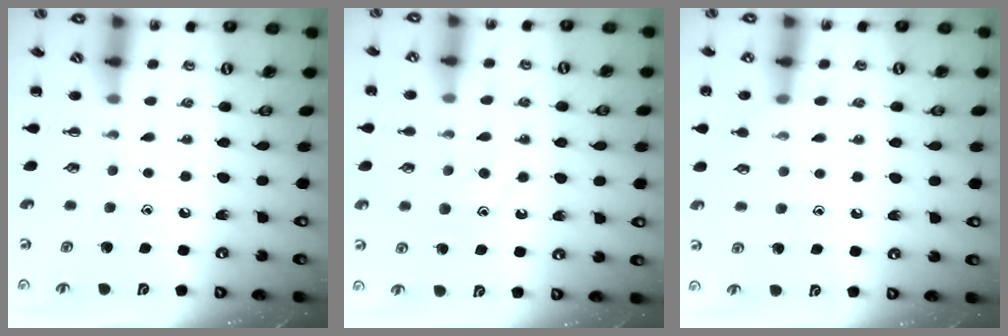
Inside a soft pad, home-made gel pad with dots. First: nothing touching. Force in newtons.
{"total": 11.6, "press": 11.5, "slide": 0.9}
{"total": 5.9, "press": 5.8, "slide": 1.5}